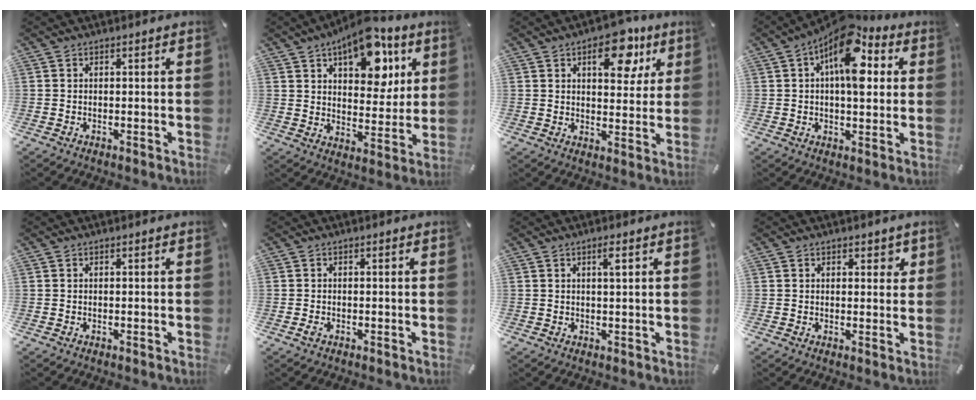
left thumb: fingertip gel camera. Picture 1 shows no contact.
{"total": 14.7, "force": [8.4, 8.2, 8.9], "torque": [-0.114, -0.040, 0.144]}
{"total": 12.9, "force": [6.2, 7.3, 8.6], "torque": [-0.087, -0.027, 0.097]}
{"total": 14.4, "force": [5.3, 7.0, 11.5], "torque": [-0.168, -0.033, 0.088]}
{"total": 0.0}
{"total": 0.8, "force": [-0.3, 0.4, 0.6], "torque": [-0.011, -0.002, -0.005]}
{"total": 2.3, "force": [1.0, 0.2, 2.1], "torque": [-0.045, 0.000, 0.015]}
{"total": 2.3, "force": [1.2, 1.6, 1.2], "torque": [-0.004, -0.002, 0.013]}